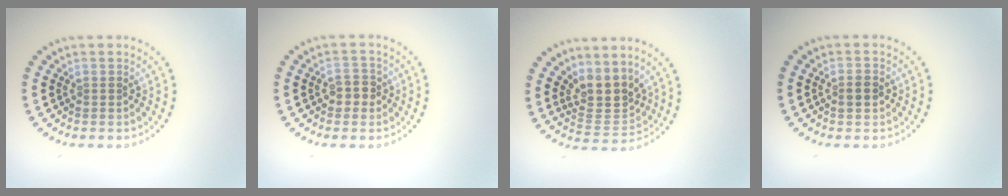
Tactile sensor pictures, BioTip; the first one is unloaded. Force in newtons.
{"total": 2.0, "press": 1.8, "slide": 0.8}
{"total": 3.8, "press": 3.2, "slide": 2.1}
{"total": 1.2, "press": 1.2, "slide": 0.1}